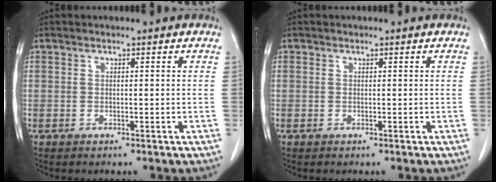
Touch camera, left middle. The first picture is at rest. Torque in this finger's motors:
{"motor_torque": [-0.16, 0.02, -0.06, -0.01]}